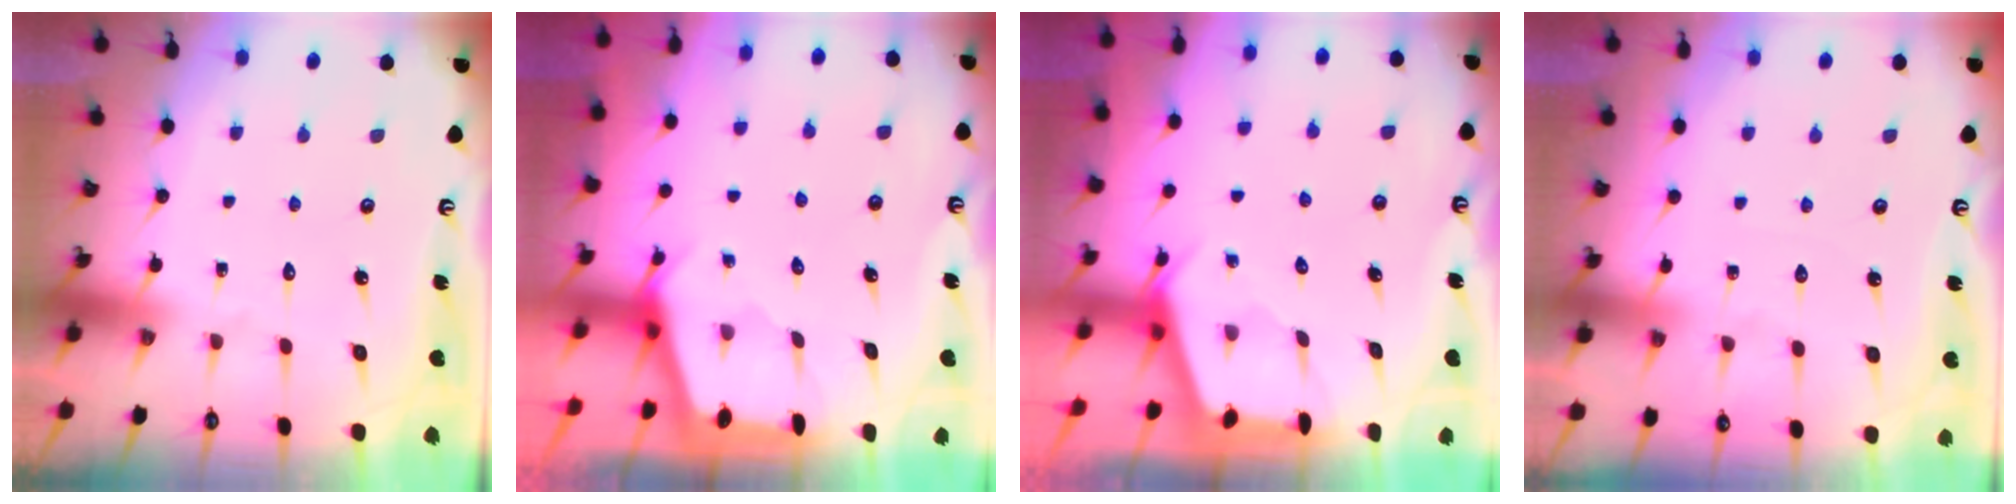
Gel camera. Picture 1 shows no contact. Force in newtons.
{"total": 2.2, "press": 2.2, "slide": 0.3}
{"total": 2.5, "press": 2.5, "slide": 0.3}
{"total": 1.6, "press": 1.6, "slide": 0.2}